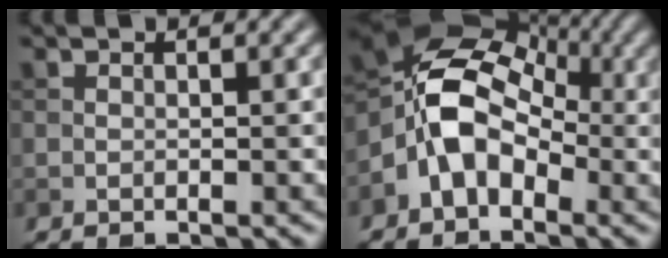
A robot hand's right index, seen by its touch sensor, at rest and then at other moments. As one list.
[{"total": 7.6, "force": [-1.7, 5.4, 5.0], "torque": [-0.078, 0.016, -0.052]}]